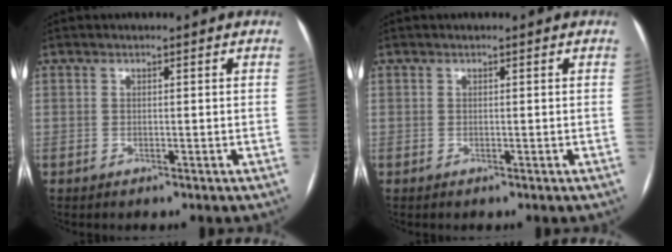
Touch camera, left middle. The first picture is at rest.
{"total": 0.0}